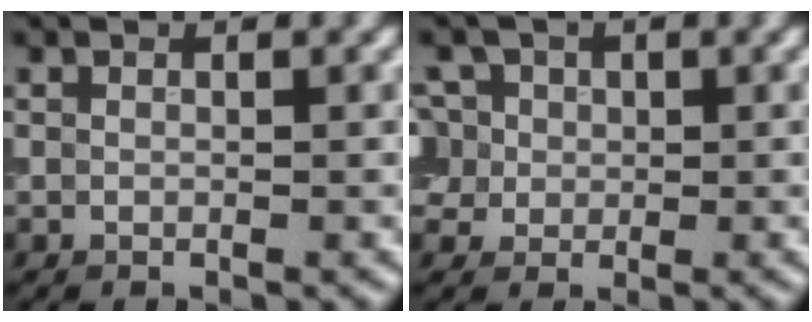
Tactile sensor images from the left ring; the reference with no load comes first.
{"total": 6.8, "force": [2.4, 5.4, 3.3], "torque": [-0.057, 0.026, 0.014]}